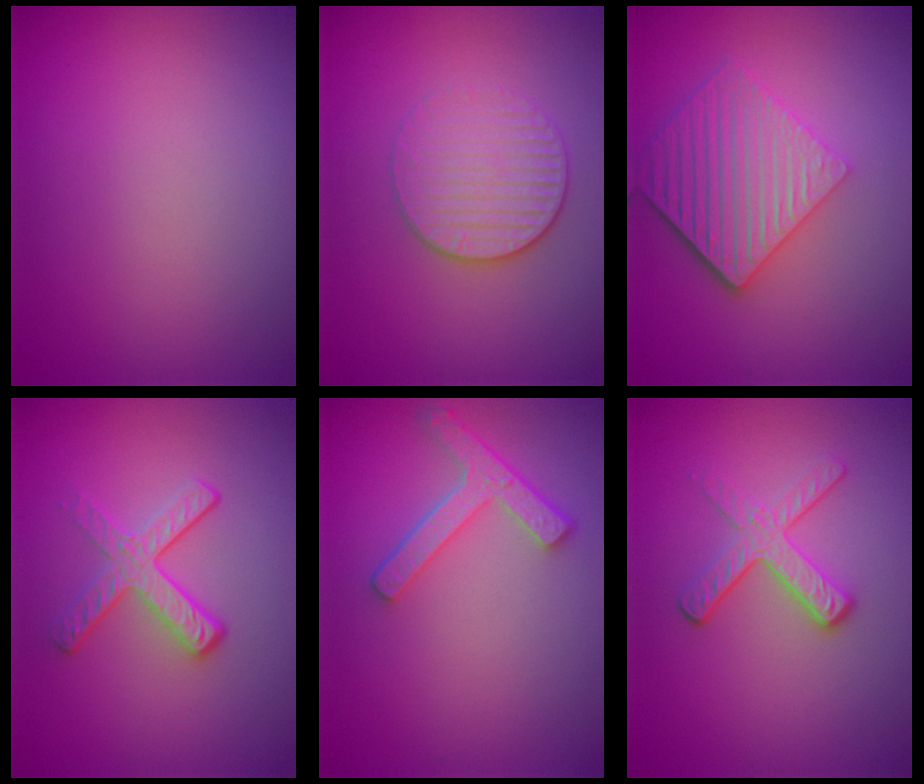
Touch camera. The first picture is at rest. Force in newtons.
{"total": 3.1, "press": 2.8, "slide": 1.2}
{"total": 5.7, "press": 4.3, "slide": 3.7}
{"total": 3.3, "press": 2.6, "slide": 2.0}
{"total": 3.9, "press": 3.1, "slide": 2.3}
{"total": 3.5, "press": 2.4, "slide": 2.5}